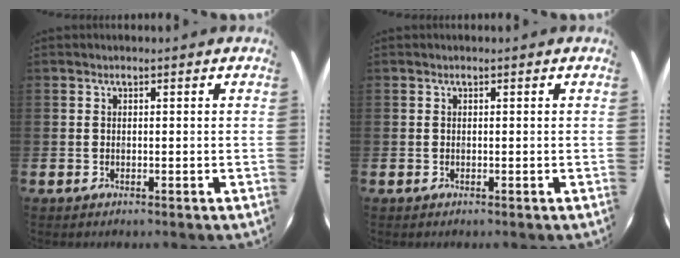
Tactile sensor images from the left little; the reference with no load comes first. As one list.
[{"total": 0.0}]